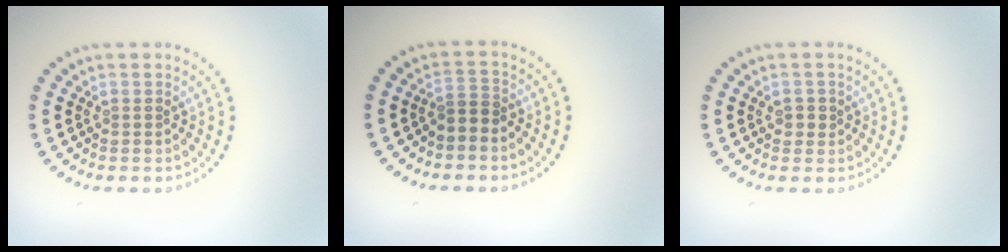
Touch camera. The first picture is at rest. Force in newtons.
{"total": 1.8, "press": 1.4, "slide": 1.1}
{"total": 1.2, "press": 1.1, "slide": 0.3}